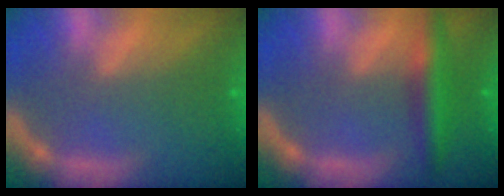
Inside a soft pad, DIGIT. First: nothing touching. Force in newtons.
{"total": 4.5}